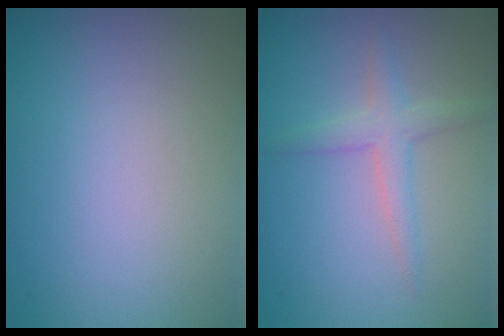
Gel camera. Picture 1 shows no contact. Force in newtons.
{"total": 2.3, "press": 2.3, "slide": 0.2}